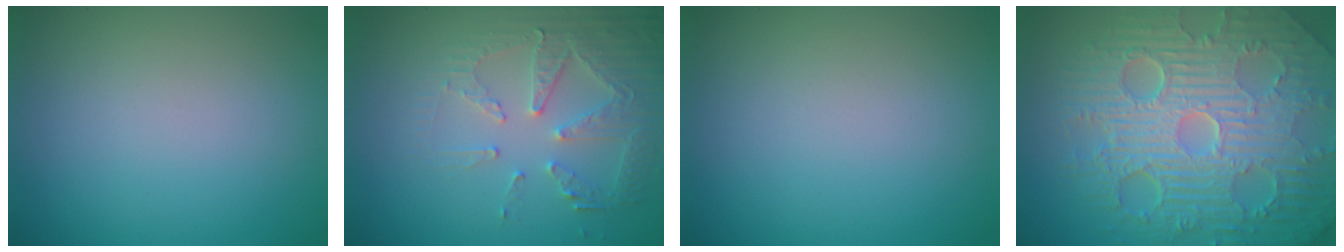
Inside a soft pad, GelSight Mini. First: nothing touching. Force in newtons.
{"total": 4.5, "press": 3.5, "slide": 2.9}
{"total": 0.0}
{"total": 11.7, "press": 7.4, "slide": 9.0}